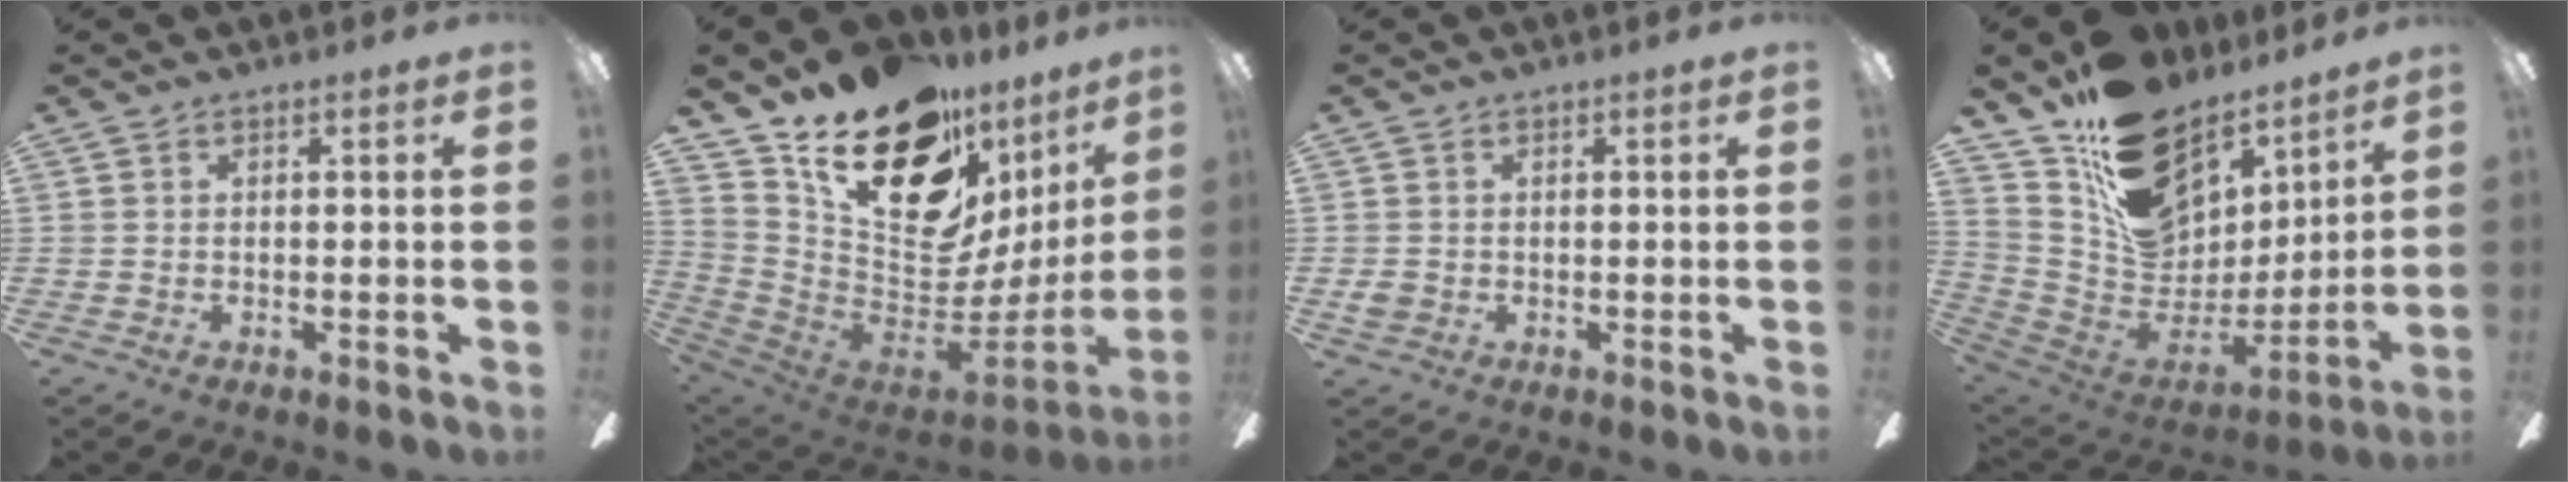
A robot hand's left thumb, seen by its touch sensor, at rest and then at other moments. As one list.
[{"total": 24.1, "force": [14.8, 13.1, 13.7], "torque": [-0.212, -0.092, 0.281]}, {"total": 1.8, "force": [0.1, 1.7, 0.6], "torque": [0.000, 0.002, 0.000]}, {"total": 19.0, "force": [12.6, 11.8, 7.9], "torque": [-0.141, -0.093, 0.243]}]